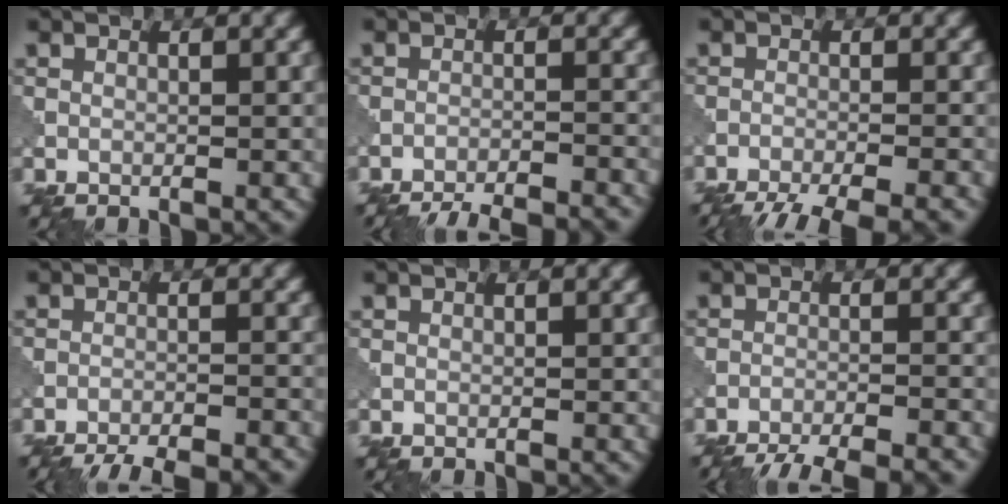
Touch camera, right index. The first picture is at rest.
{"total": 9.3, "force": [-8.8, 1.7, 2.4], "torque": [-0.026, 0.002, -0.121]}
{"total": 7.3, "force": [-6.2, 1.2, 3.7], "torque": [-0.056, -0.020, -0.098]}
{"total": 9.0, "force": [-8.4, 1.6, 2.6], "torque": [-0.032, -0.002, -0.118]}
{"total": 0.0}
{"total": 9.1, "force": [-8.4, 1.6, 3.0], "torque": [-0.040, -0.009, -0.123]}